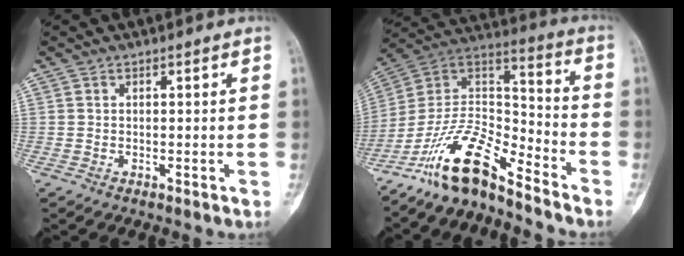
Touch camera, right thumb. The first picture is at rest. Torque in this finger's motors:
{"motor_torque": [0.64, 0.64, 1.52, -1.28, 0.34]}